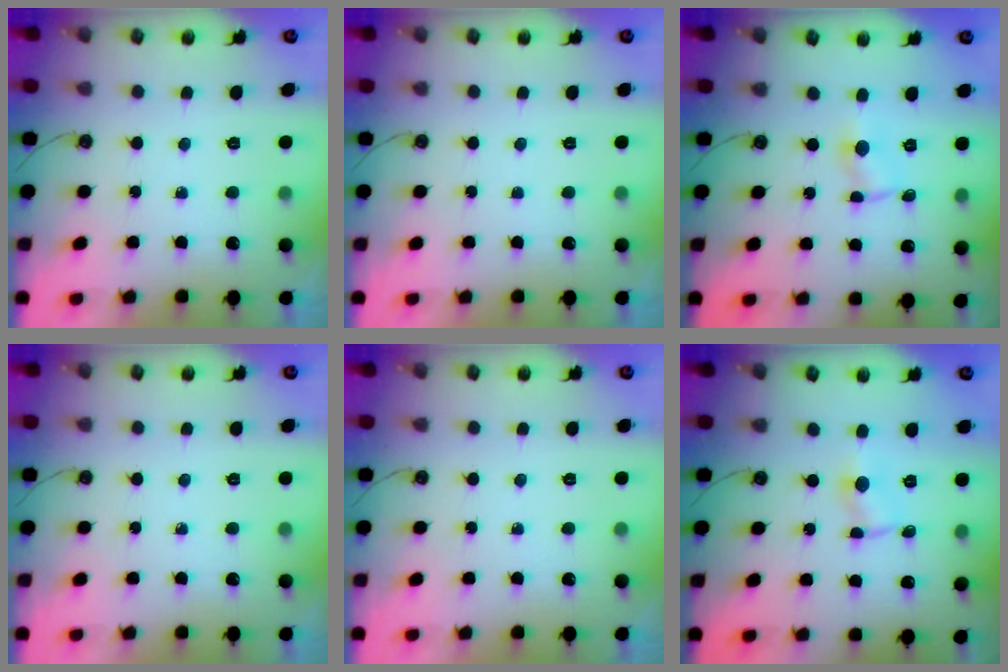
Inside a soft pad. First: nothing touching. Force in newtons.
{"total": 0.0}
{"total": 1.7, "press": 1.7, "slide": 0.2}
{"total": 0.0}
{"total": 0.0}
{"total": 1.7, "press": 1.7, "slide": 0.2}